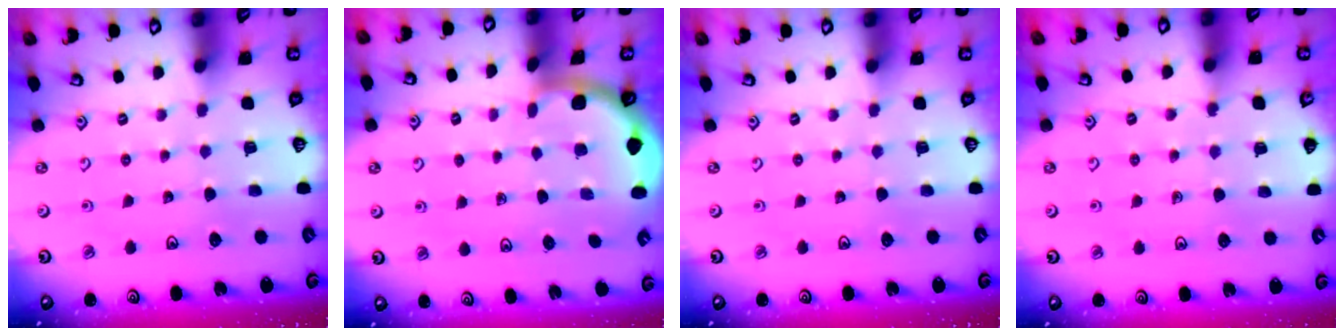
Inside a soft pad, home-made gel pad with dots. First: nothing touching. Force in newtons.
{"total": 1.9, "press": 1.9, "slide": 0.0}
{"total": 0.0}
{"total": 6.1, "press": 5.9, "slide": 1.6}